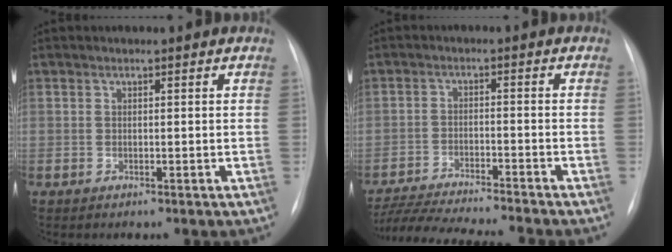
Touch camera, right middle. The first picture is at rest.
{"total": 14.4, "force": [-13.2, -0.4, 5.7], "torque": [-0.095, -0.016, -0.210]}